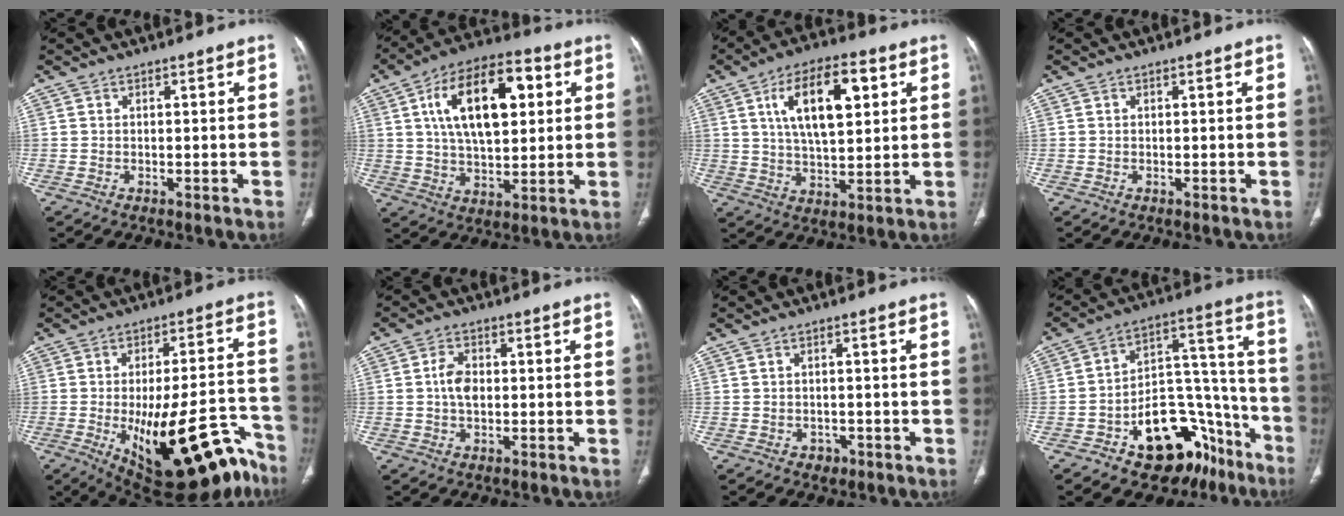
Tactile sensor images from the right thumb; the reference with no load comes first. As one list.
[{"total": 19.1, "force": [5.2, 9.7, 15.6], "torque": [-0.234, 0.008, 0.085]}, {"total": 14.9, "force": [4.9, 6.7, 12.4], "torque": [-0.193, -0.004, 0.084]}, {"total": 0.0}, {"total": 26.8, "force": [-14.0, 10.2, 20.4], "torque": [-0.209, 0.075, -0.188]}, {"total": 4.4, "force": [0.1, 2.8, 3.4], "torque": [-0.063, 0.007, -0.002]}, {"total": 2.0, "force": [-1.0, 1.6, 0.7], "torque": [-0.005, 0.006, -0.010]}, {"total": 21.6, "force": [-11.3, 12.7, 13.3], "torque": [-0.125, 0.117, -0.157]}]